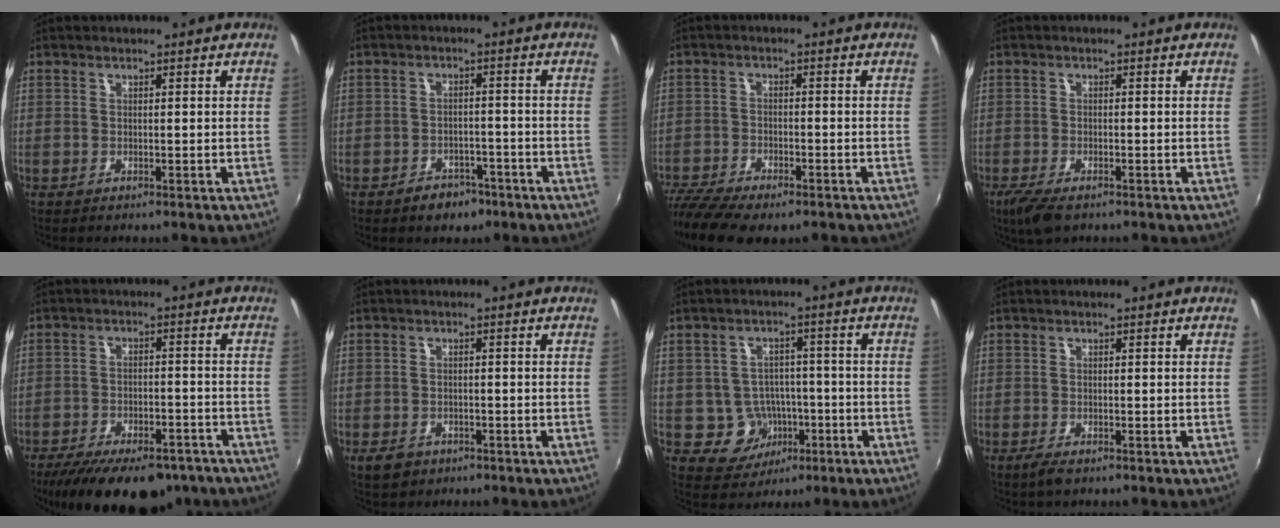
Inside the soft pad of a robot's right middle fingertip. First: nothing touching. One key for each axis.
{"total": 5.7, "fx": -4.0, "fy": 3.6, "fz": 1.9, "tx": -0.048, "ty": 0.009, "tz": -0.049}
{"total": 11.3, "fx": -8.7, "fy": 3.7, "fz": 6.2, "tx": -0.155, "ty": -0.048, "tz": -0.156}
{"total": 5.3, "fx": -3.6, "fy": 1.8, "fz": 3.3, "tx": -0.083, "ty": -0.021, "tz": -0.068}
{"total": 19.6, "fx": -14.7, "fy": 7.7, "fz": 10.5, "tx": -0.203, "ty": -0.034, "tz": -0.206}
{"total": 3.8, "fx": -2.4, "fy": 2.6, "fz": 1.6, "tx": -0.040, "ty": -0.005, "tz": -0.036}
{"total": 7.2, "fx": -2.5, "fy": 6.5, "fz": 1.9, "tx": -0.050, "ty": 0.015, "tz": -0.019}
{"total": 2.4, "fx": -1.6, "fy": 0.7, "fz": 1.6, "tx": -0.036, "ty": -0.008, "tz": -0.032}